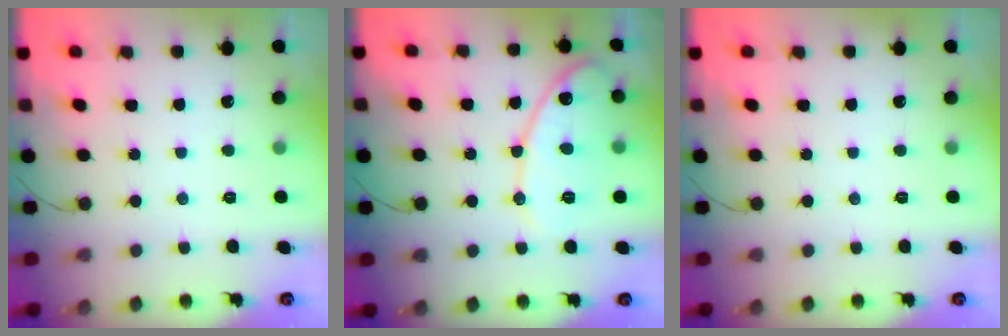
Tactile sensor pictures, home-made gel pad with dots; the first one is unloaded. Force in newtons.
{"total": 13.4, "press": 13.3, "slide": 1.1}
{"total": 0.0}